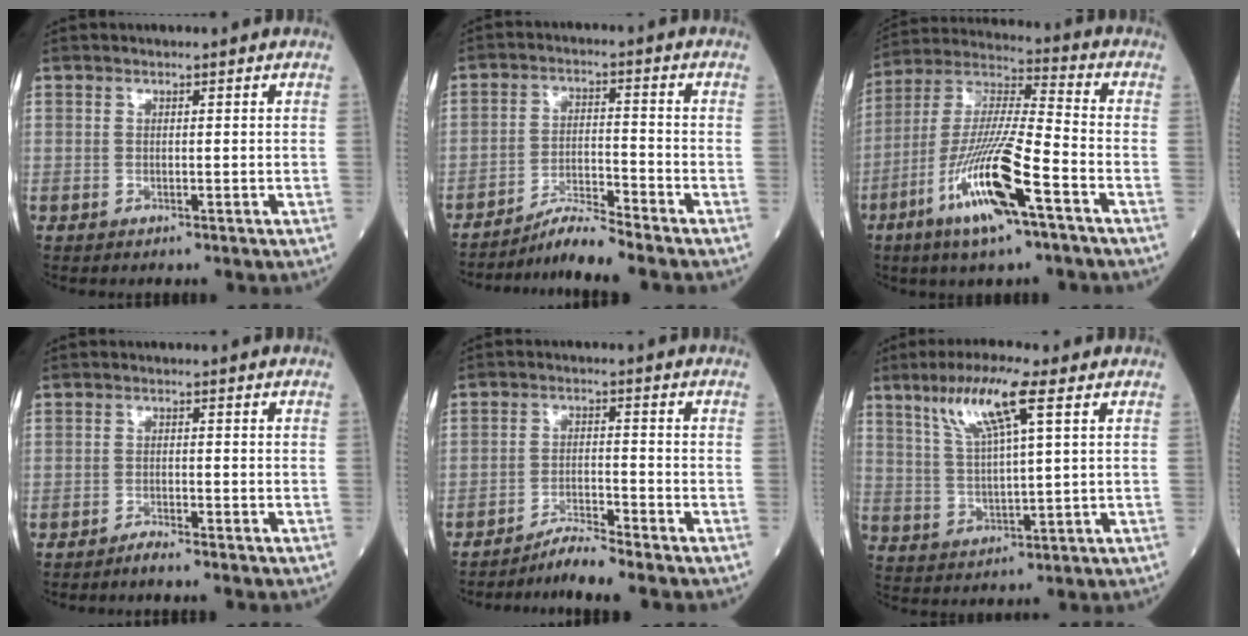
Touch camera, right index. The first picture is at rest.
{"total": 5.8, "force": [-5.4, -1.5, 1.5], "torque": [-0.028, -0.017, -0.099]}
{"total": 16.2, "force": [-7.6, 1.3, 14.2], "torque": [-0.289, -0.019, -0.141]}
{"total": 1.6, "force": [-1.5, -0.3, 0.5], "torque": [-0.011, -0.001, -0.030]}
{"total": 4.3, "force": [-4.0, -1.4, 0.8], "torque": [-0.016, -0.018, -0.075]}
{"total": 9.8, "force": [5.1, 0.7, 8.4], "torque": [-0.166, 0.011, 0.097]}